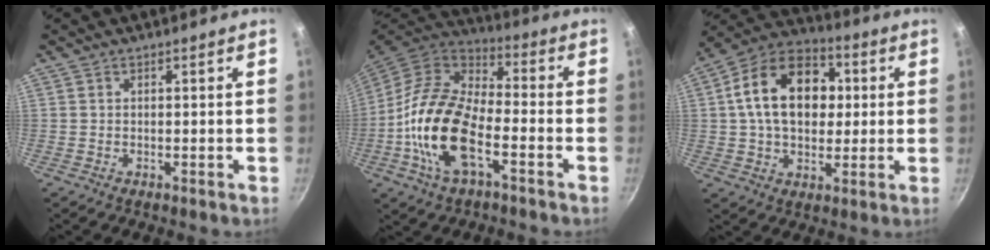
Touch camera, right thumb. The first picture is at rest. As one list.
[{"total": 18.5, "force": [-5.5, 9.2, 15.1], "torque": [-0.277, 0.031, -0.118]}, {"total": 18.4, "force": [2.7, 12.8, 13.0], "torque": [-0.180, 0.022, 0.031]}]